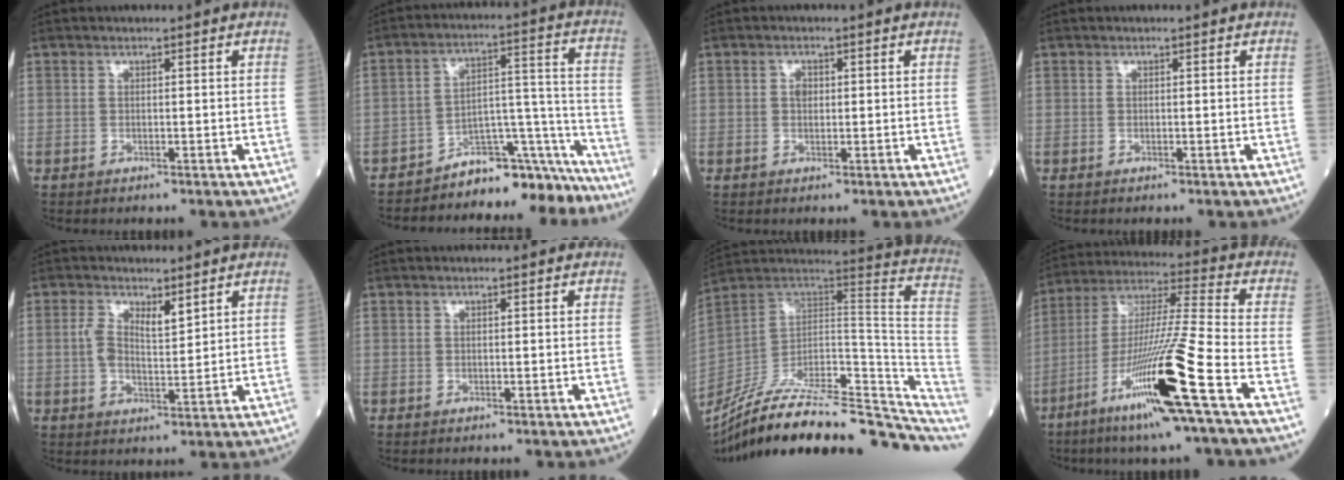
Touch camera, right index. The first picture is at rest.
{"total": 12.5, "force": [-12.2, 2.7, 1.1], "torque": [0.023, 0.081, -0.187]}
{"total": 1.2, "force": [0.3, 0.9, 0.8], "torque": [-0.015, 0.002, 0.005]}
{"total": 0.0}
{"total": 4.7, "force": [2.2, 1.8, 3.7], "torque": [-0.071, 0.009, 0.042]}
{"total": 0.0}
{"total": 29.5, "force": [-24.4, 6.3, 15.4], "torque": [-0.190, 0.002, -0.363]}
{"total": 18.3, "force": [-8.3, -1.4, 16.2], "torque": [-0.334, -0.035, -0.157]}